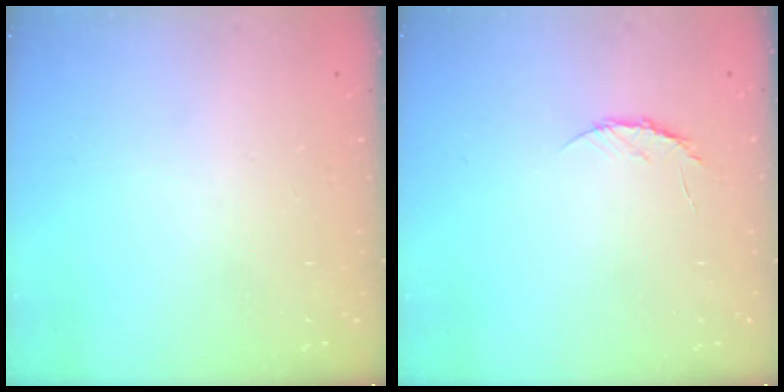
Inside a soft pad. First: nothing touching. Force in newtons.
{"total": 4.7, "press": 4.6, "slide": 0.4}